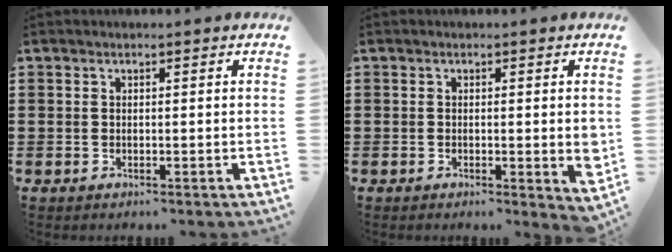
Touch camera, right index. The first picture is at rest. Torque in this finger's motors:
{"motor_torque": [0.90, 1.24, 0.09, 0.01]}